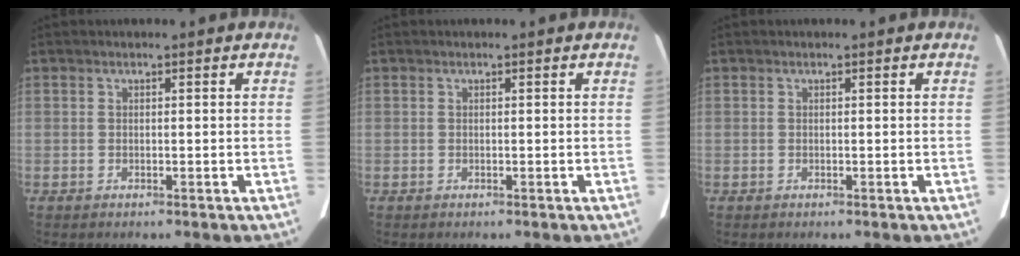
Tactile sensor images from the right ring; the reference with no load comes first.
{"total": 0.0}
{"total": 0.0}